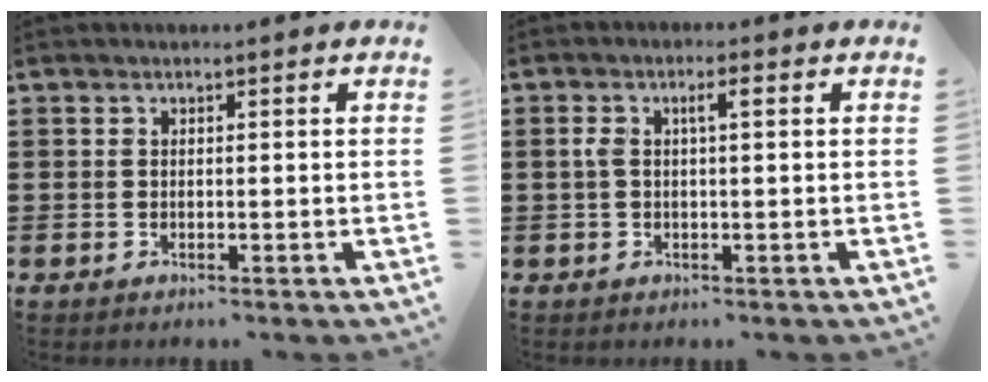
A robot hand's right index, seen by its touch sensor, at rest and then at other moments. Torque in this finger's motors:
{"motor_torque": [0.40, -0.13, 0.11, 0.03]}